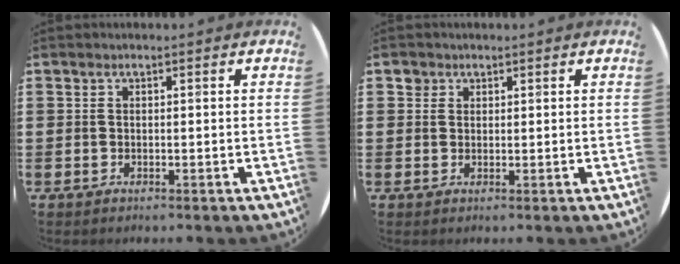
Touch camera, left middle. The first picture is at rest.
{"total": 1.4, "force": [1.1, 0.9, 0.0], "torque": [0.015, -0.003, 0.018]}